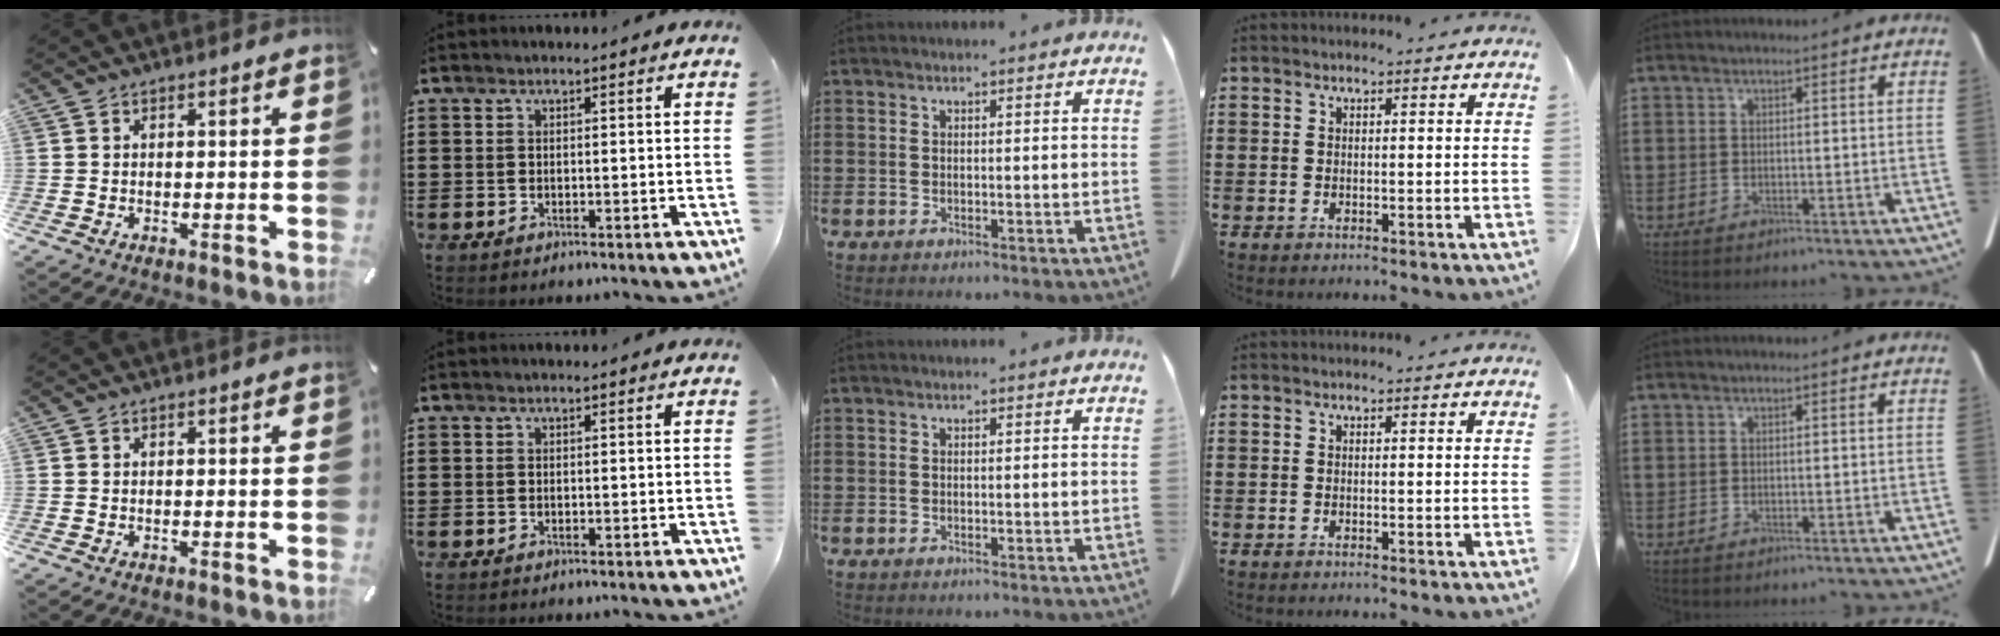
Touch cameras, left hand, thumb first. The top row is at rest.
{"ring": {"total": 0.5, "force": [-0.5, -0.1, 0.2], "torque": [-0.005, -0.002, -0.009]}}